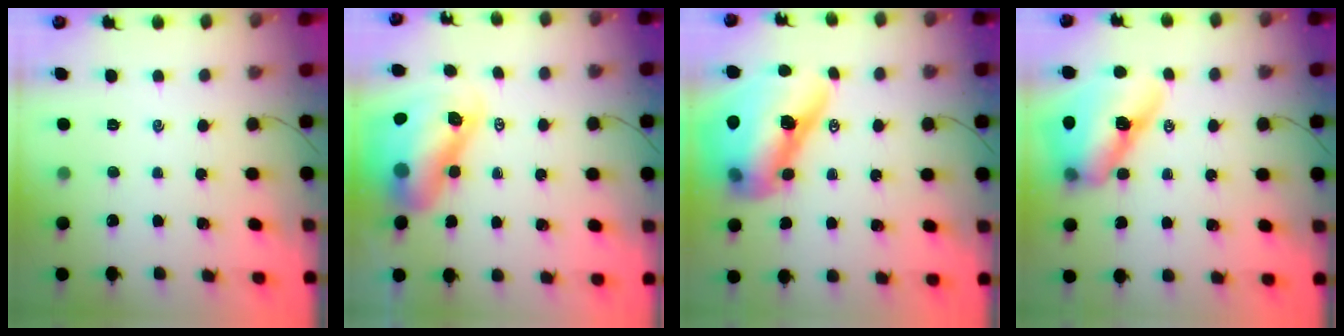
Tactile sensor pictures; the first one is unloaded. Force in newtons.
{"total": 12.9, "press": 12.3, "slide": 4.0}
{"total": 19.4, "press": 18.6, "slide": 5.4}
{"total": 15.3, "press": 14.6, "slide": 4.6}